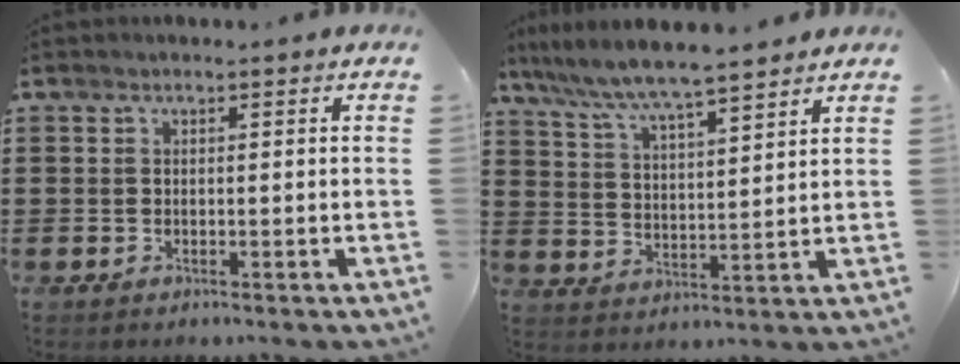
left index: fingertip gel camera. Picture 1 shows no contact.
{"total": 5.9, "force": [5.5, -0.1, 2.2], "torque": [-0.067, -0.033, 0.093]}